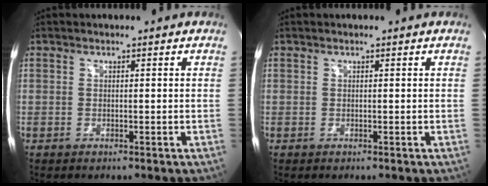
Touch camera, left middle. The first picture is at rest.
{"total": 0.0}